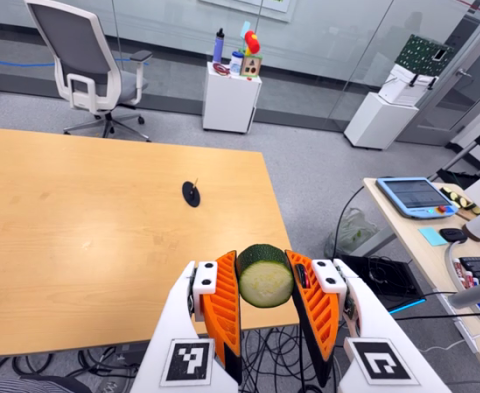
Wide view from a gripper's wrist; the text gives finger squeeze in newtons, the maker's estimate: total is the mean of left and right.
{"total": 13.2, "left": 14.0, "right": 12.3}